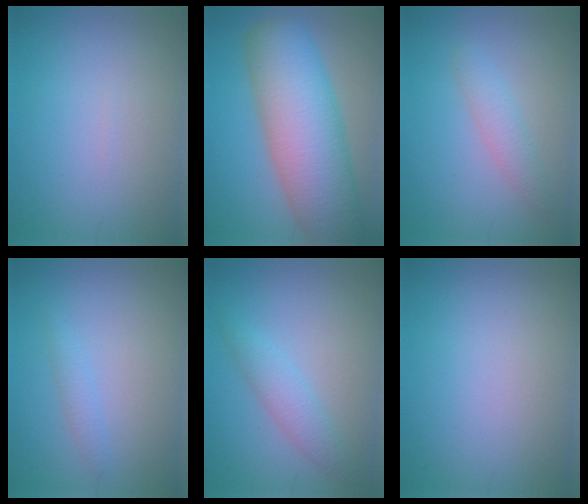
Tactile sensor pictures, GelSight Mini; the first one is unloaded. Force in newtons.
{"total": 11.3, "press": 11.3, "slide": 0.6}
{"total": 2.0, "press": 2.0, "slide": 0.1}
{"total": 1.2, "press": 1.2, "slide": 0.0}
{"total": 2.5, "press": 2.5, "slide": 0.1}
{"total": 0.0}